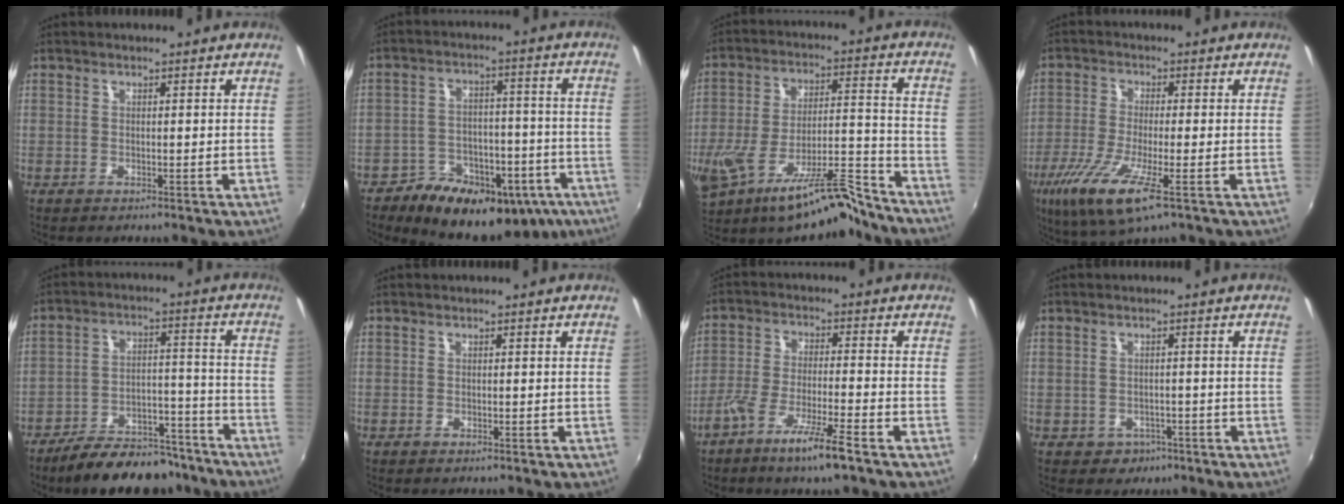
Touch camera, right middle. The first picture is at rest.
{"total": 20.5, "force": [-13.3, 11.3, 10.7], "torque": [-0.191, 0.002, -0.173]}
{"total": 18.4, "force": [-14.0, 4.2, 11.1], "torque": [-0.202, -0.025, -0.220]}
{"total": 11.8, "force": [-6.0, 1.9, 10.0], "torque": [-0.216, -0.043, -0.113]}
{"total": 16.7, "force": [-14.1, 6.0, 6.8], "torque": [-0.122, 0.014, -0.193]}
{"total": 0.0}
{"total": 8.9, "force": [-5.8, 0.2, 6.7], "torque": [-0.141, -0.010, -0.110]}
{"total": 3.6, "force": [-1.7, 3.0, 0.8], "torque": [-0.027, 0.000, -0.018]}